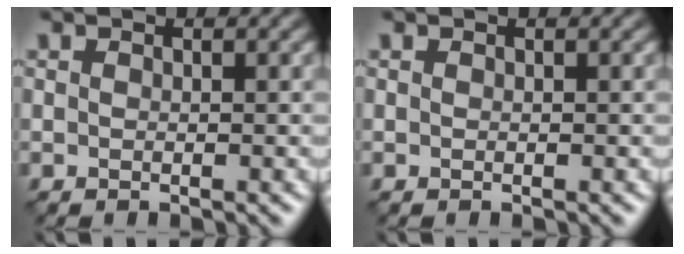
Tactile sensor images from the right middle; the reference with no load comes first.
{"total": 0.0}